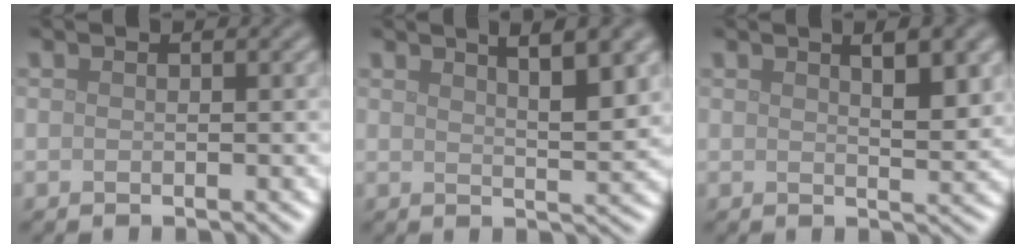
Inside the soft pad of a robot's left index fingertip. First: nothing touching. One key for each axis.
{"total": 5.0, "fx": 2.7, "fy": 1.3, "fz": 4.0, "tx": -0.041, "ty": 0.005, "tz": 0.035}
{"total": 3.5, "fx": 1.7, "fy": 1.0, "fz": 2.9, "tx": -0.037, "ty": 0.000, "tz": 0.029}